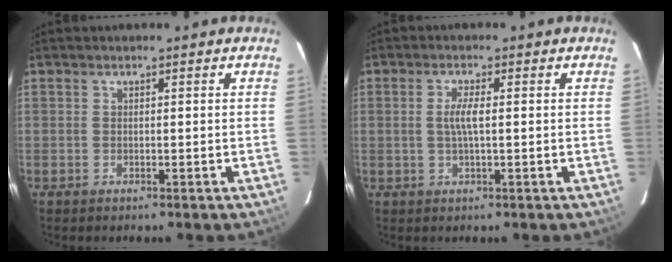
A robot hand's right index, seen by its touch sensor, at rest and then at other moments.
{"total": 3.0, "force": [0.1, 0.3, 3.0], "torque": [-0.059, 0.000, 0.001]}